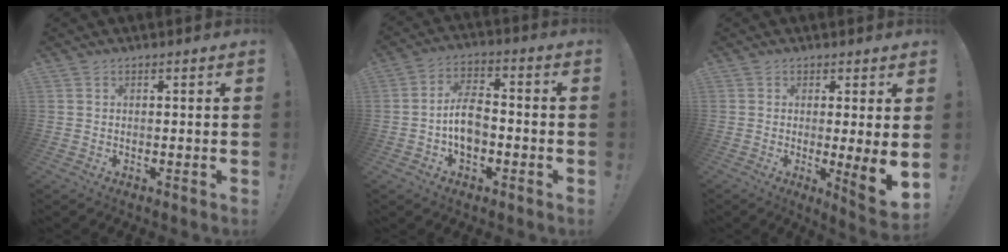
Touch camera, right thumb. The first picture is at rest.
{"total": 9.1, "force": [-2.3, 6.1, 6.3], "torque": [-0.118, 0.017, -0.039]}
{"total": 7.2, "force": [-0.3, 0.0, 7.2], "torque": [-0.091, -0.023, -0.003]}